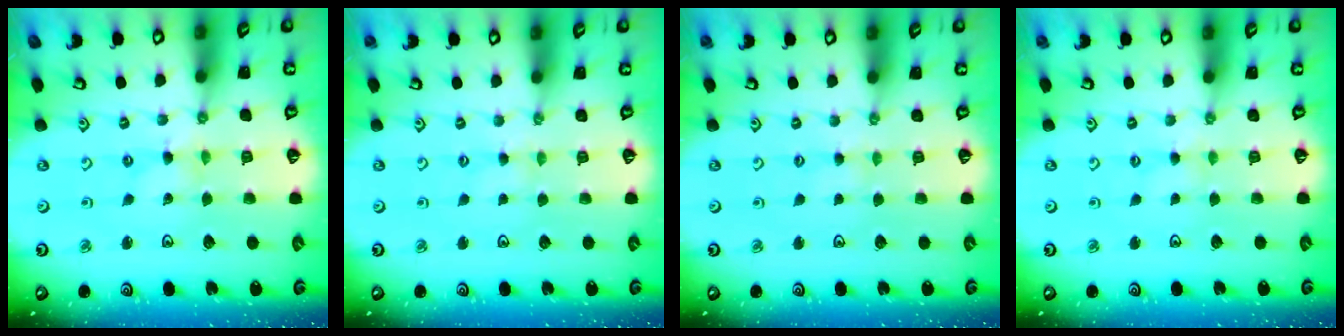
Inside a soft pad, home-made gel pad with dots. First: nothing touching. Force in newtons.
{"total": 1.2, "press": 1.1, "slide": 0.2}
{"total": 1.5, "press": 1.5, "slide": 0.3}
{"total": 1.0, "press": 0.9, "slide": 0.2}